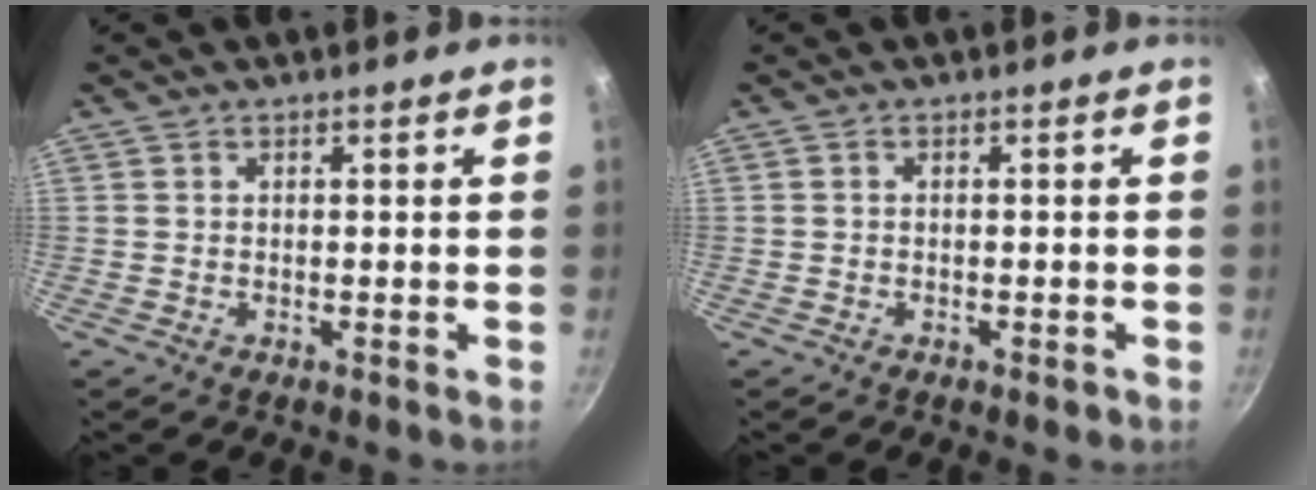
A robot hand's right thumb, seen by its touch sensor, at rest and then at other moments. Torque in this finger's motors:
{"motor_torque": [0.76, 0.11, -0.18, 0.01, 0.08]}